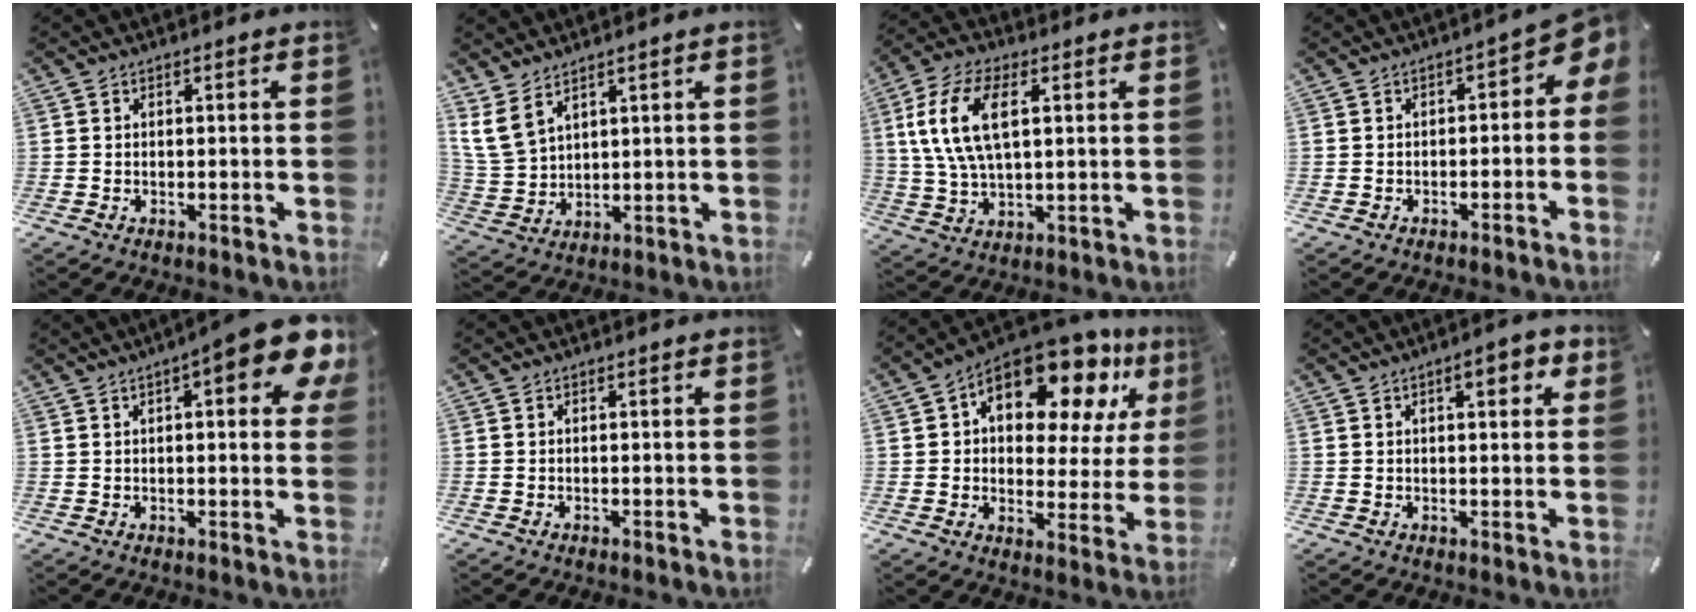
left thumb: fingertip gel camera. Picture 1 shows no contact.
{"total": 7.4, "force": [5.1, 4.0, 3.6], "torque": [-0.098, -0.019, 0.096]}
{"total": 12.9, "force": [3.8, 6.4, 10.6], "torque": [-0.237, 0.003, 0.065]}
{"total": 5.1, "force": [0.3, 3.2, 4.0], "torque": [-0.055, -0.007, -0.003]}
{"total": 13.4, "force": [6.4, 3.5, 11.2], "torque": [-0.144, -0.034, 0.099]}
{"total": 0.0}
{"total": 17.4, "force": [10.3, 9.0, 10.8], "torque": [-0.164, -0.068, 0.173]}
{"total": 5.3, "force": [2.4, 2.0, 4.3], "torque": [-0.057, -0.004, 0.033]}